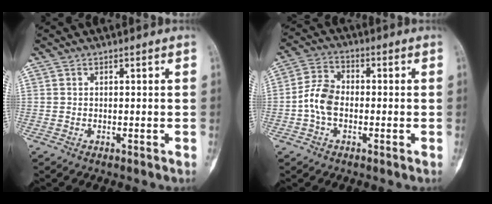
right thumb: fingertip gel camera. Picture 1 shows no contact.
{"total": 6.9, "force": [-1.4, 4.6, 4.9], "torque": [-0.093, 0.021, -0.038]}